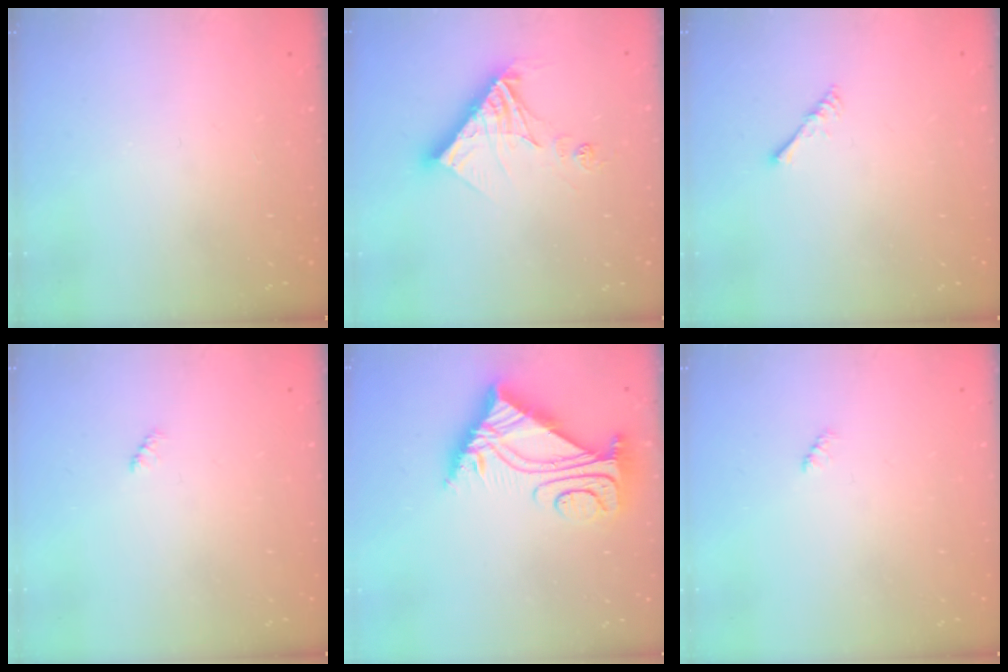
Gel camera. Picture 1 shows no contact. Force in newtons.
{"total": 14.1, "press": 14.0, "slide": 1.5}
{"total": 1.7, "press": 1.6, "slide": 0.4}
{"total": 2.3, "press": 2.2, "slide": 0.5}
{"total": 8.2, "press": 8.2, "slide": 0.8}
{"total": 2.3, "press": 2.2, "slide": 0.5}